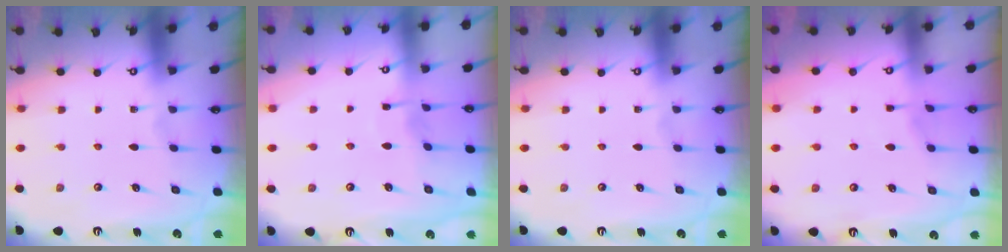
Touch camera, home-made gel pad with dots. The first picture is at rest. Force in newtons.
{"total": 3.0, "press": 2.9, "slide": 0.3}
{"total": 0.0}
{"total": 2.1, "press": 2.1, "slide": 0.4}